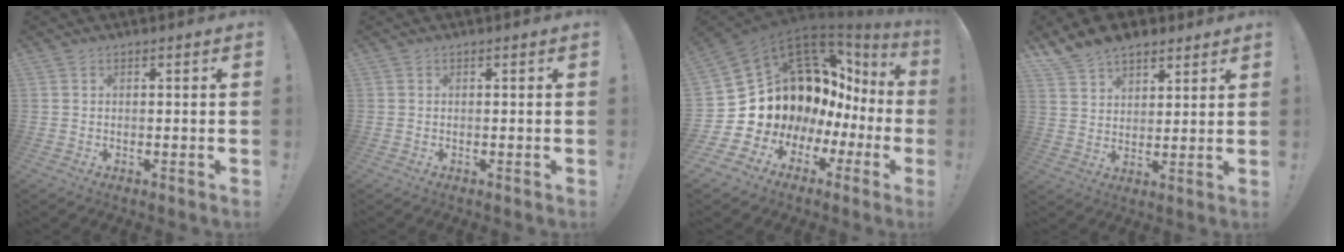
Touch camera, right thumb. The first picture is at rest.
{"total": 0.0}
{"total": 17.3, "force": [6.4, 12.0, 10.7], "torque": [-0.158, -0.069, 0.164]}
{"total": 8.4, "force": [7.0, 4.3, 2.1], "torque": [-0.043, -0.044, 0.136]}